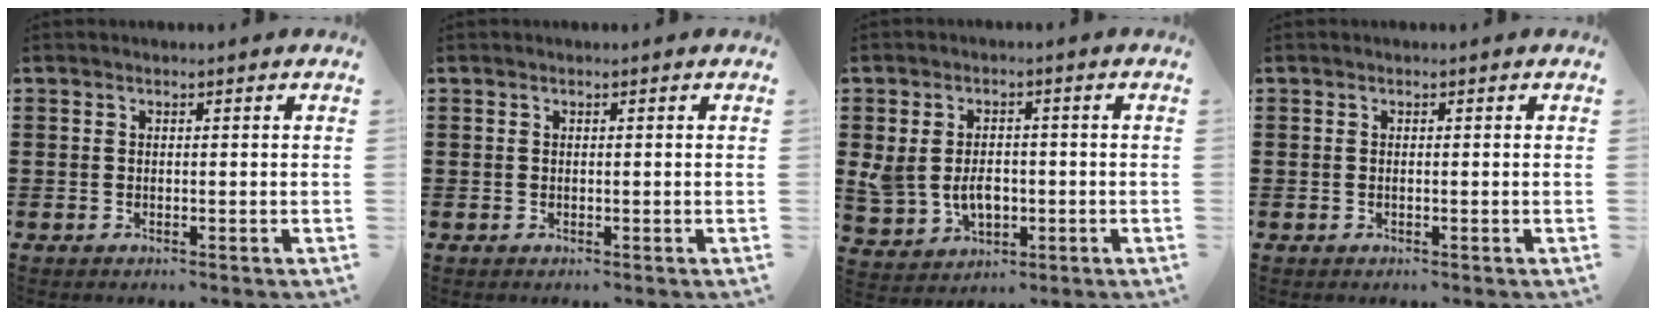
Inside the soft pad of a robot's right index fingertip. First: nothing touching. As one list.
[{"total": 0.0}, {"total": 5.5, "force": [-0.6, 4.2, 3.5], "torque": [-0.070, 0.004, -0.012]}, {"total": 0.0}]